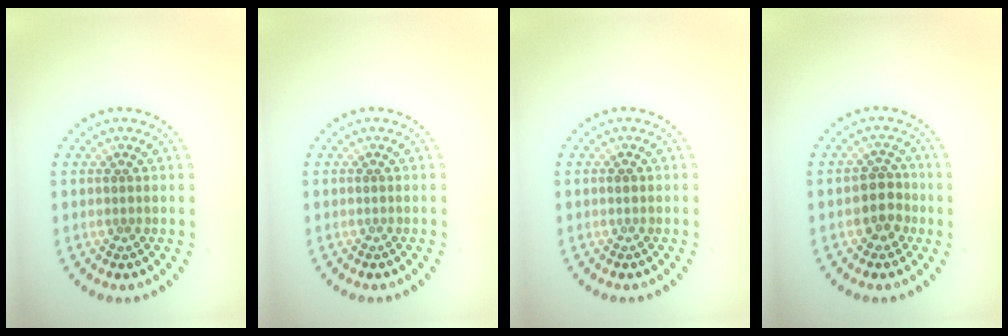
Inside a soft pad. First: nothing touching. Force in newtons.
{"total": 0.0}
{"total": 0.6, "press": 0.6, "slide": 0.1}
{"total": 2.7, "press": 2.5, "slide": 1.1}